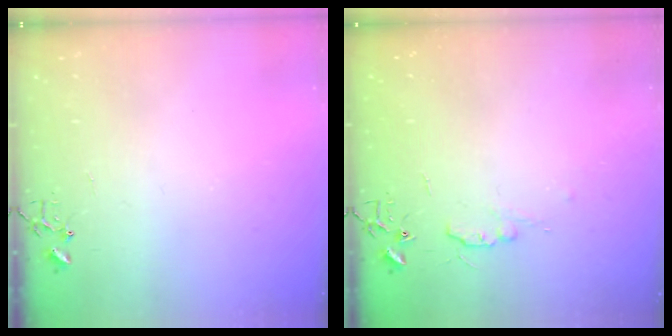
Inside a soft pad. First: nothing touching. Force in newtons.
{"total": 5.6, "press": 5.5, "slide": 0.7}